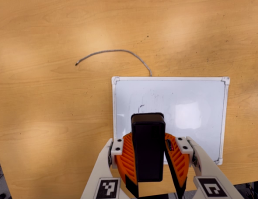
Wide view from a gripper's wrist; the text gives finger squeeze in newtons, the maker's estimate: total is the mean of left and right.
{"total": 8.8, "left": 8.6, "right": 9.0}